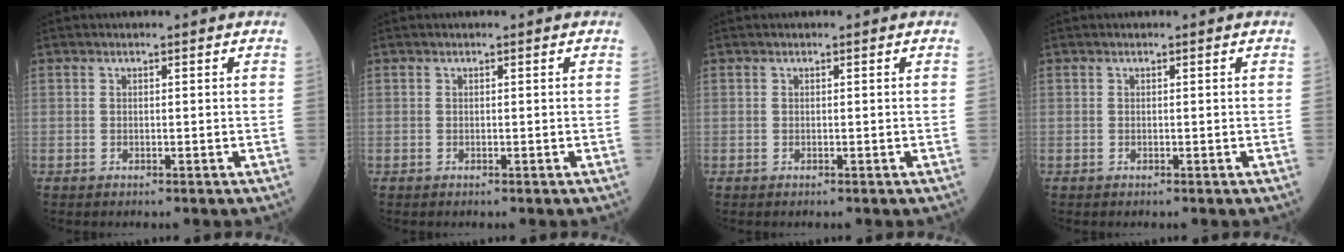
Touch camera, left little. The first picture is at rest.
{"total": 0.0}
{"total": 0.0}
{"total": 0.0}